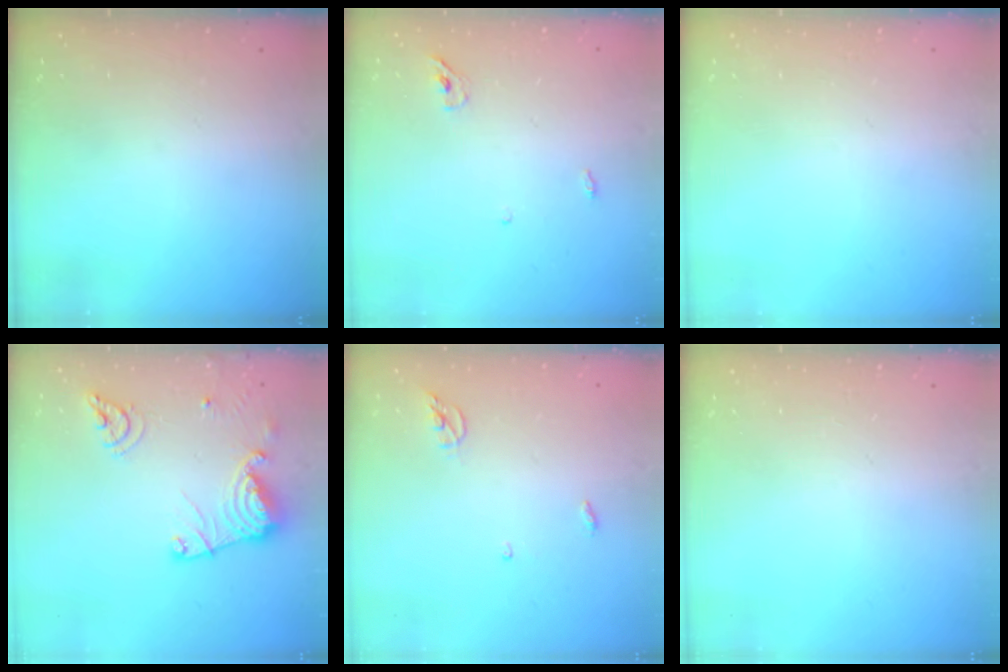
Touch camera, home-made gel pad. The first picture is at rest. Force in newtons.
{"total": 3.7, "press": 3.6, "slide": 1.0}
{"total": 0.0}
{"total": 15.2, "press": 15.1, "slide": 1.8}
{"total": 3.8, "press": 3.7, "slide": 0.2}
{"total": 0.0}